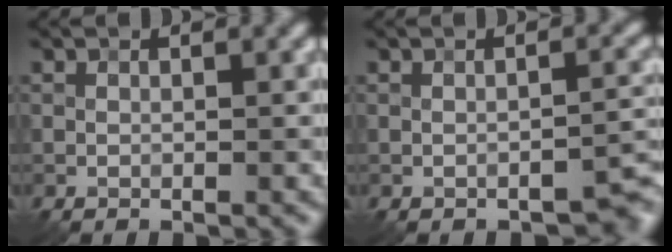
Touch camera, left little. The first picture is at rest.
{"total": 2.0, "force": [-1.4, 0.7, 1.2], "torque": [-0.013, 0.006, -0.019]}